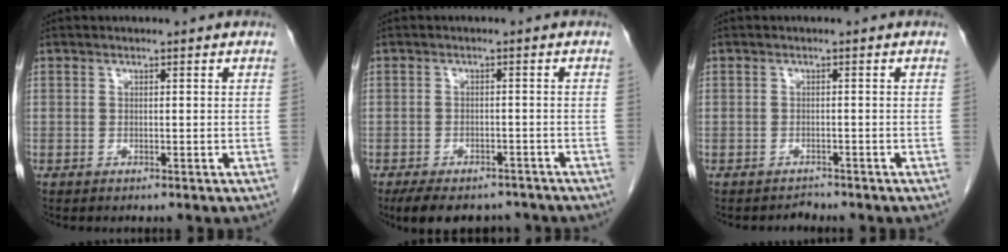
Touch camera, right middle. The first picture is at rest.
{"total": 10.3, "force": [-8.3, 4.6, 4.0], "torque": [-0.065, 0.001, -0.113]}
{"total": 1.1, "force": [-0.9, 0.2, -0.4], "torque": [0.006, -0.004, -0.016]}